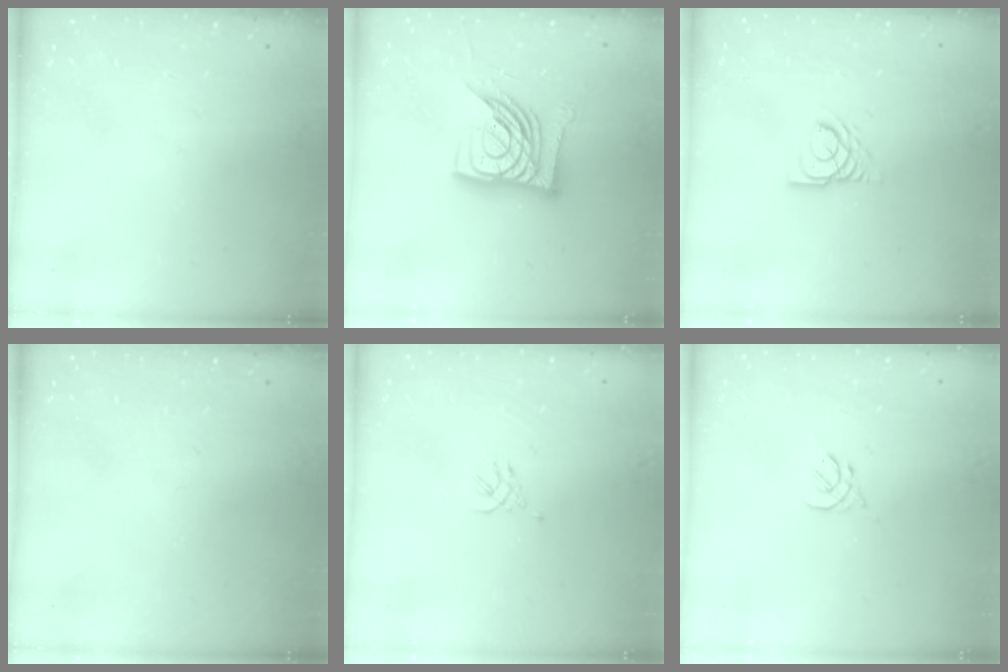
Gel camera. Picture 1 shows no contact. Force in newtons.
{"total": 16.7, "press": 16.6, "slide": 1.9}
{"total": 4.5, "press": 4.4, "slide": 0.4}
{"total": 0.0}
{"total": 1.5, "press": 1.4, "slide": 0.6}
{"total": 2.7, "press": 2.6, "slide": 0.8}